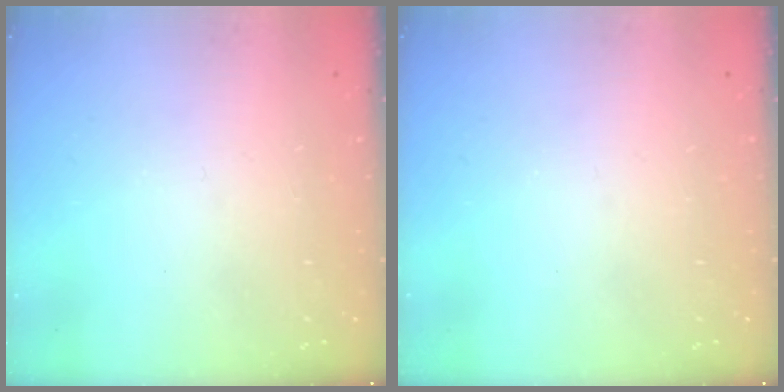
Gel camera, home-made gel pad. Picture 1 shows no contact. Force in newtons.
{"total": 0.0}